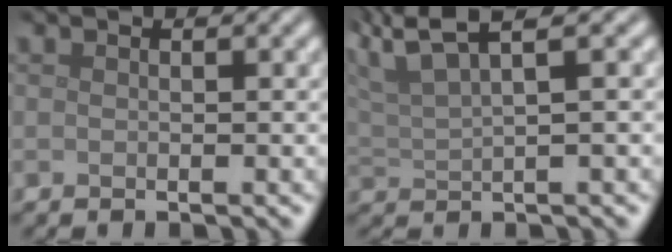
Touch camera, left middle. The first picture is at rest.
{"total": 5.1, "force": [3.8, 1.1, 3.3], "torque": [-0.063, 0.022, 0.064]}